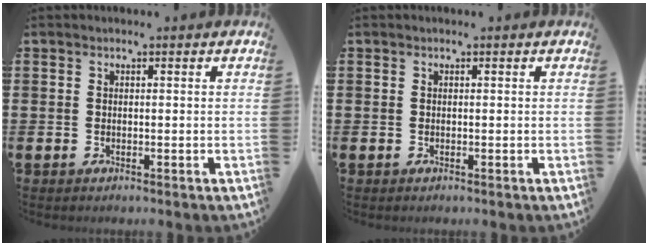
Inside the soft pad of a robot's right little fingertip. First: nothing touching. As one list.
[{"total": 0.0}]